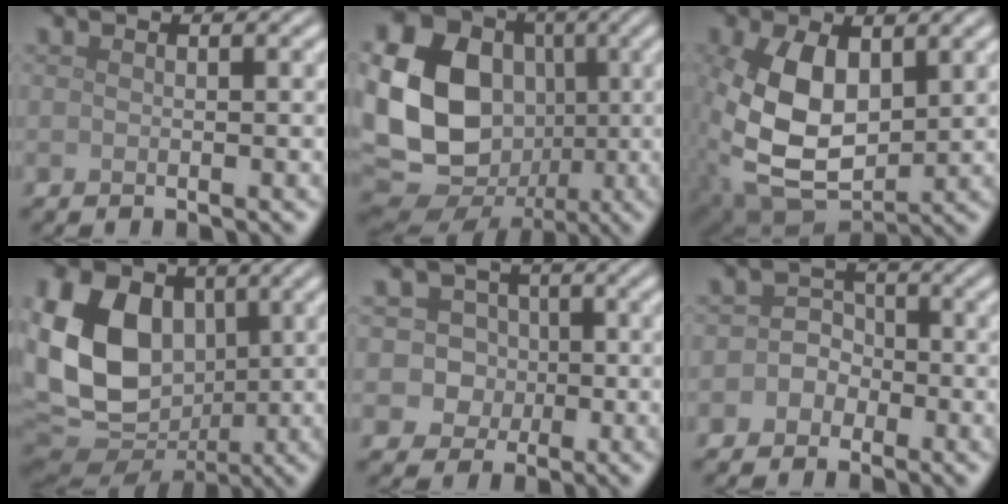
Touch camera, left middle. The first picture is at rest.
{"total": 22.2, "force": [0.6, 19.7, 10.2], "torque": [-0.250, 0.017, -0.032]}
{"total": 10.4, "force": [0.9, 6.5, 8.1], "torque": [-0.195, -0.014, 0.032]}
{"total": 14.1, "force": [1.3, 10.5, 9.3], "torque": [-0.211, 0.006, 0.015]}
{"total": 4.6, "force": [0.3, 4.3, 1.6], "torque": [0.003, 0.023, -0.012]}
{"total": 2.5, "force": [-0.9, 2.2, 0.7], "torque": [0.016, 0.009, -0.031]}